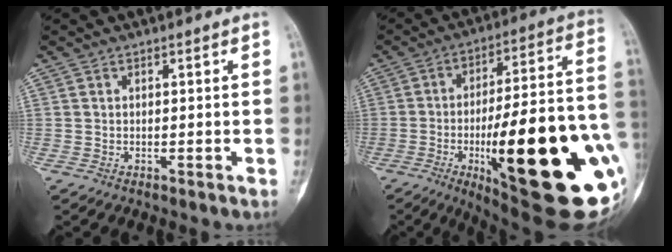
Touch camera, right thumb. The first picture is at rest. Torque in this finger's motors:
{"motor_torque": [2.96, 2.05, 2.56, -0.22, 0.81]}